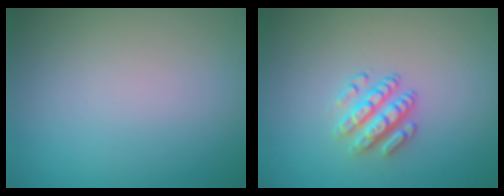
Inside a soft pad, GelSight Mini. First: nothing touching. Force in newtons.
{"total": 2.7, "press": 2.5, "slide": 1.2}